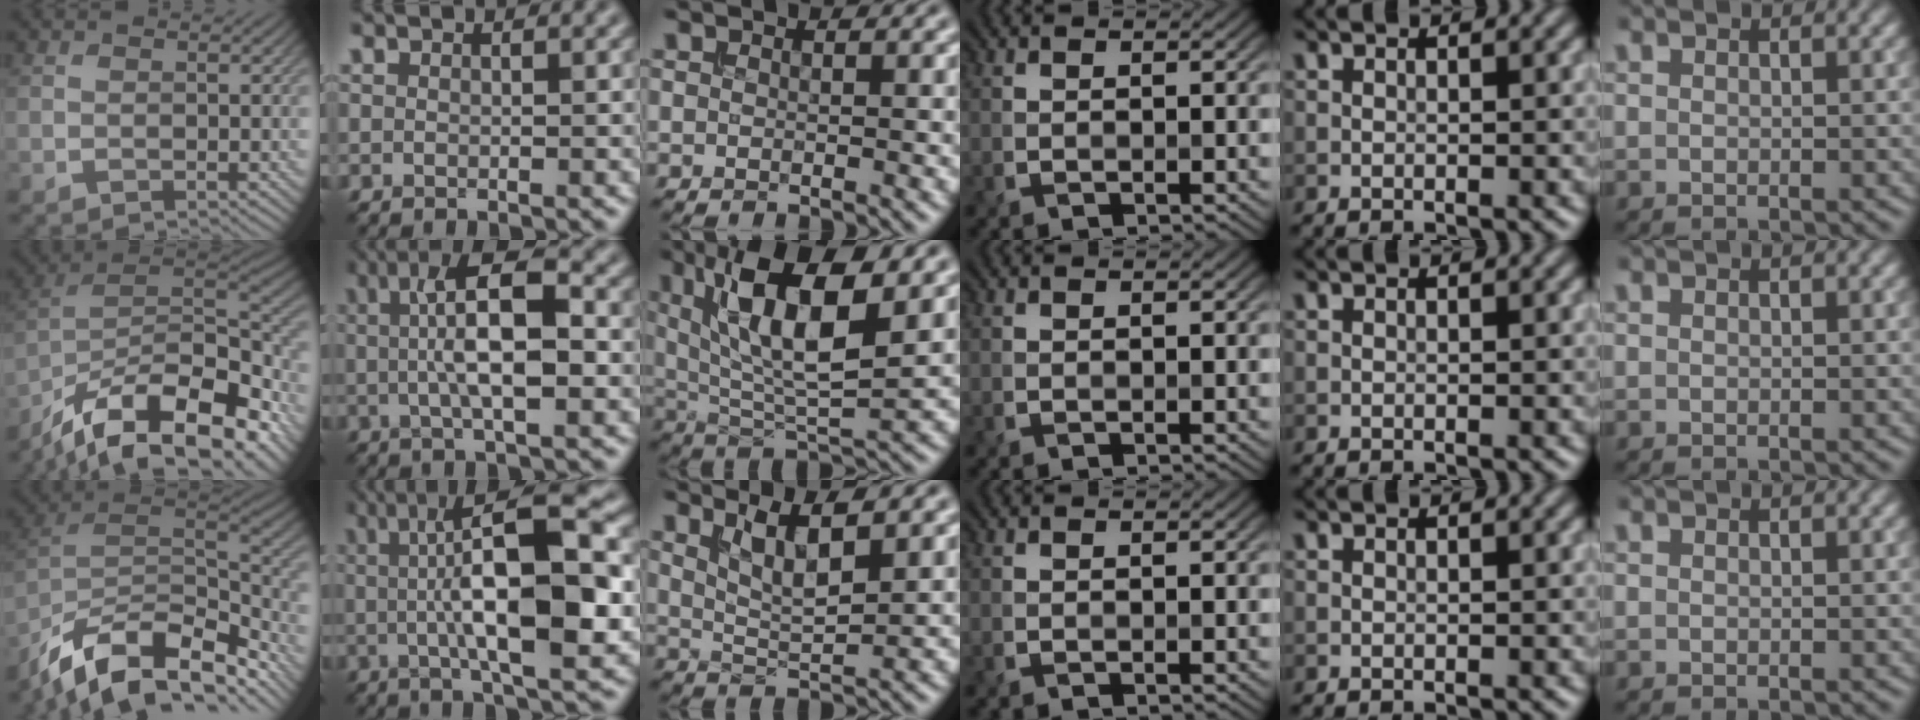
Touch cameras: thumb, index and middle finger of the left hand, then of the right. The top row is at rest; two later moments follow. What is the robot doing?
{"motion": "insert", "object": "bucket"}